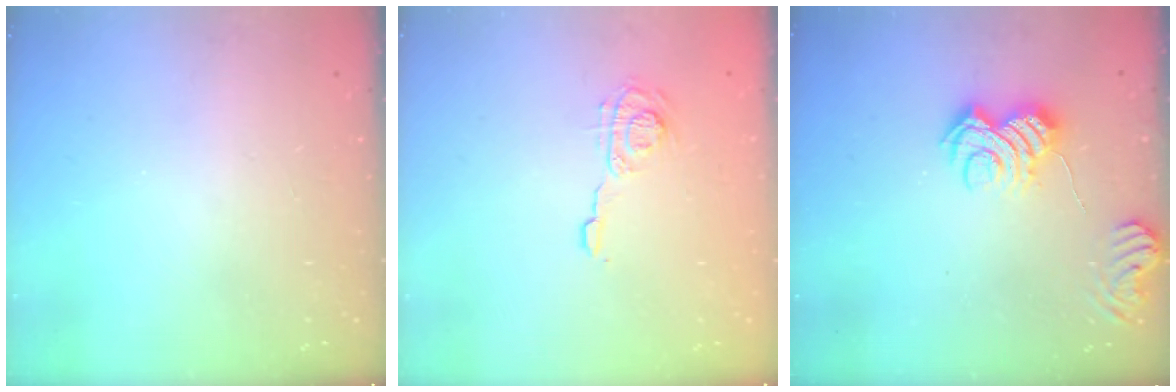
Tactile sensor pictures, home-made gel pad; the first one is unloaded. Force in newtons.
{"total": 6.6, "press": 6.6, "slide": 0.9}
{"total": 7.5, "press": 7.5, "slide": 0.4}